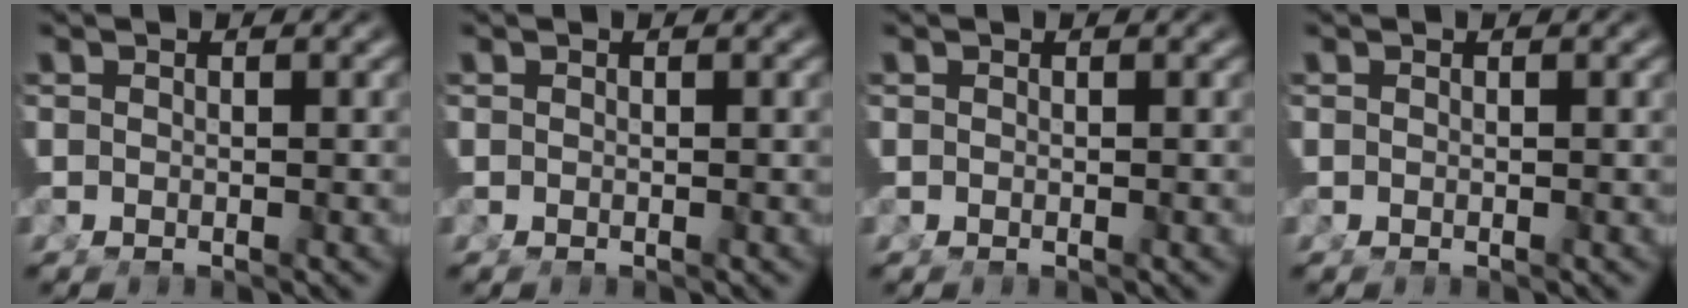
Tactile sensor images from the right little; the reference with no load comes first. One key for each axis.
{"total": 0.0}
{"total": 0.0}
{"total": 0.0}